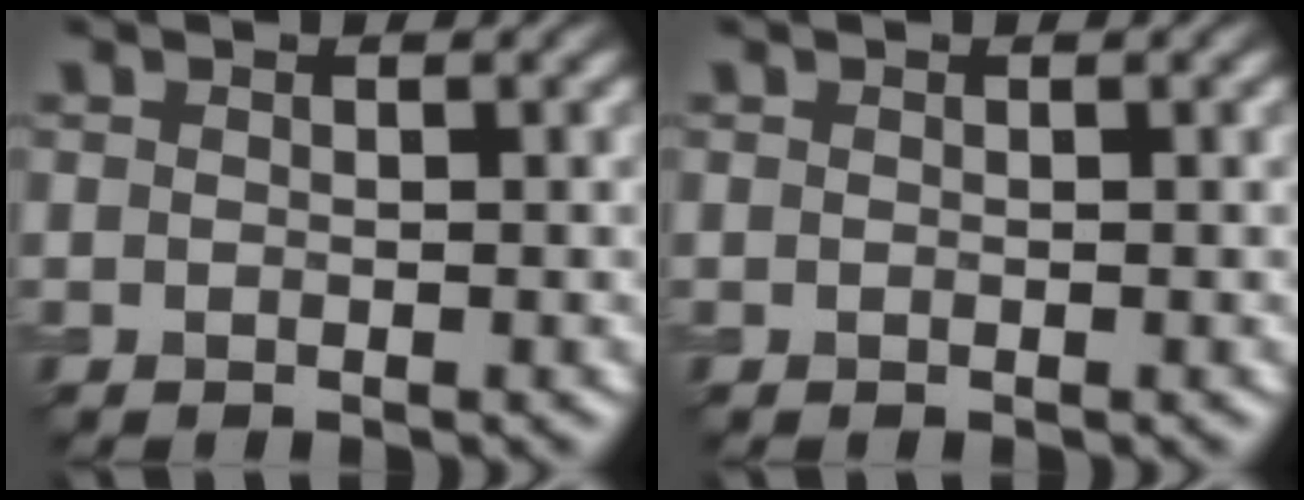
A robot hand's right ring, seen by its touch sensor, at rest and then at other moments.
{"total": 0.0}